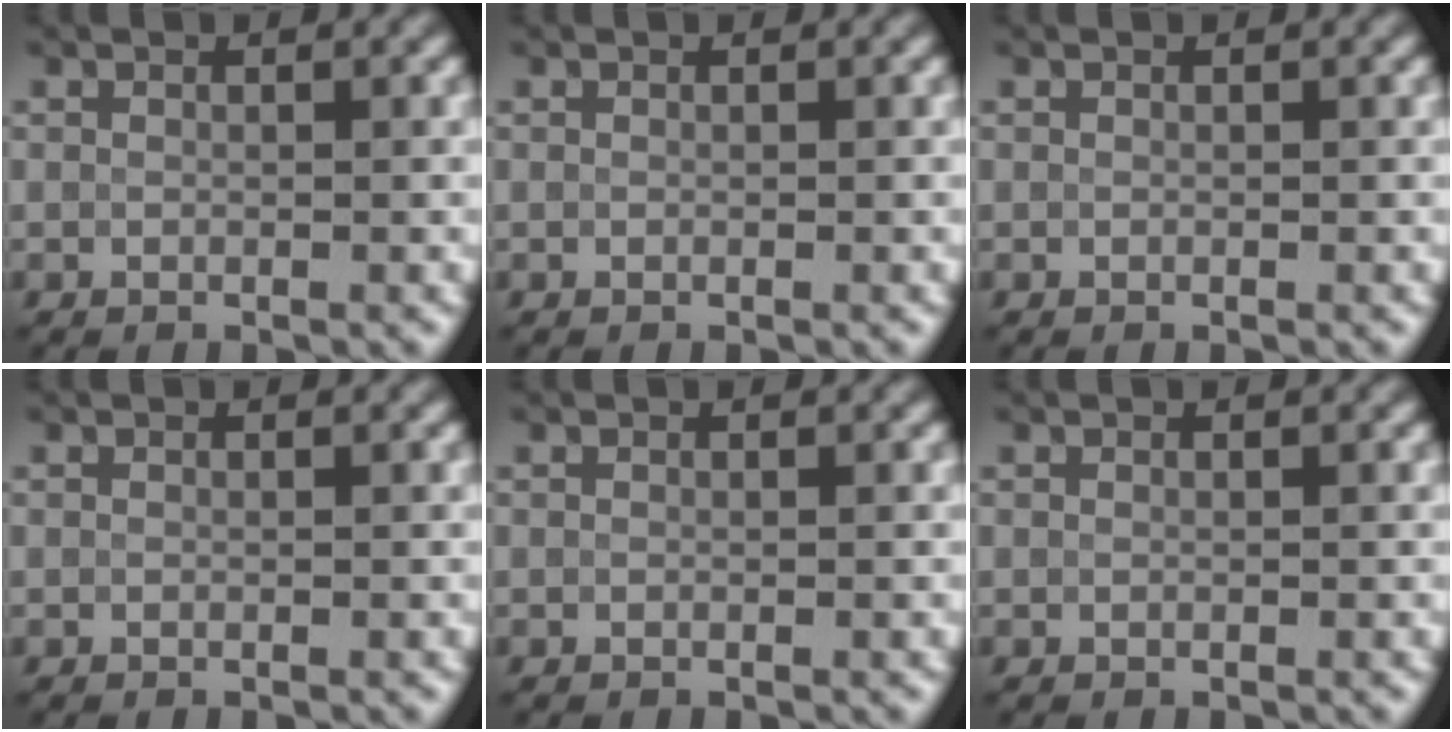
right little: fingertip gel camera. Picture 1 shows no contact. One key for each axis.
{"total": 0.0}
{"total": 0.0}
{"total": 0.0}
{"total": 0.0}
{"total": 0.0}